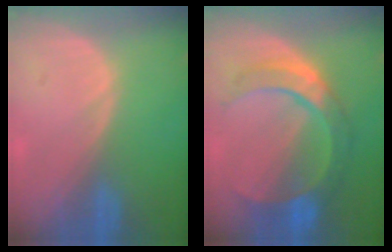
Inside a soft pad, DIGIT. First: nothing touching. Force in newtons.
{"total": 8.3, "press": 8.3, "slide": 0.5}